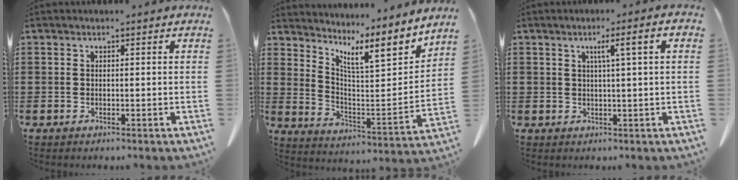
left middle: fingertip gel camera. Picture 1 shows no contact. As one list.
[{"total": 8.0, "force": [6.3, 0.6, 4.9], "torque": [-0.094, -0.065, 0.096]}, {"total": 3.3, "force": [0.8, -0.4, 3.2], "torque": [-0.058, -0.002, 0.010]}]